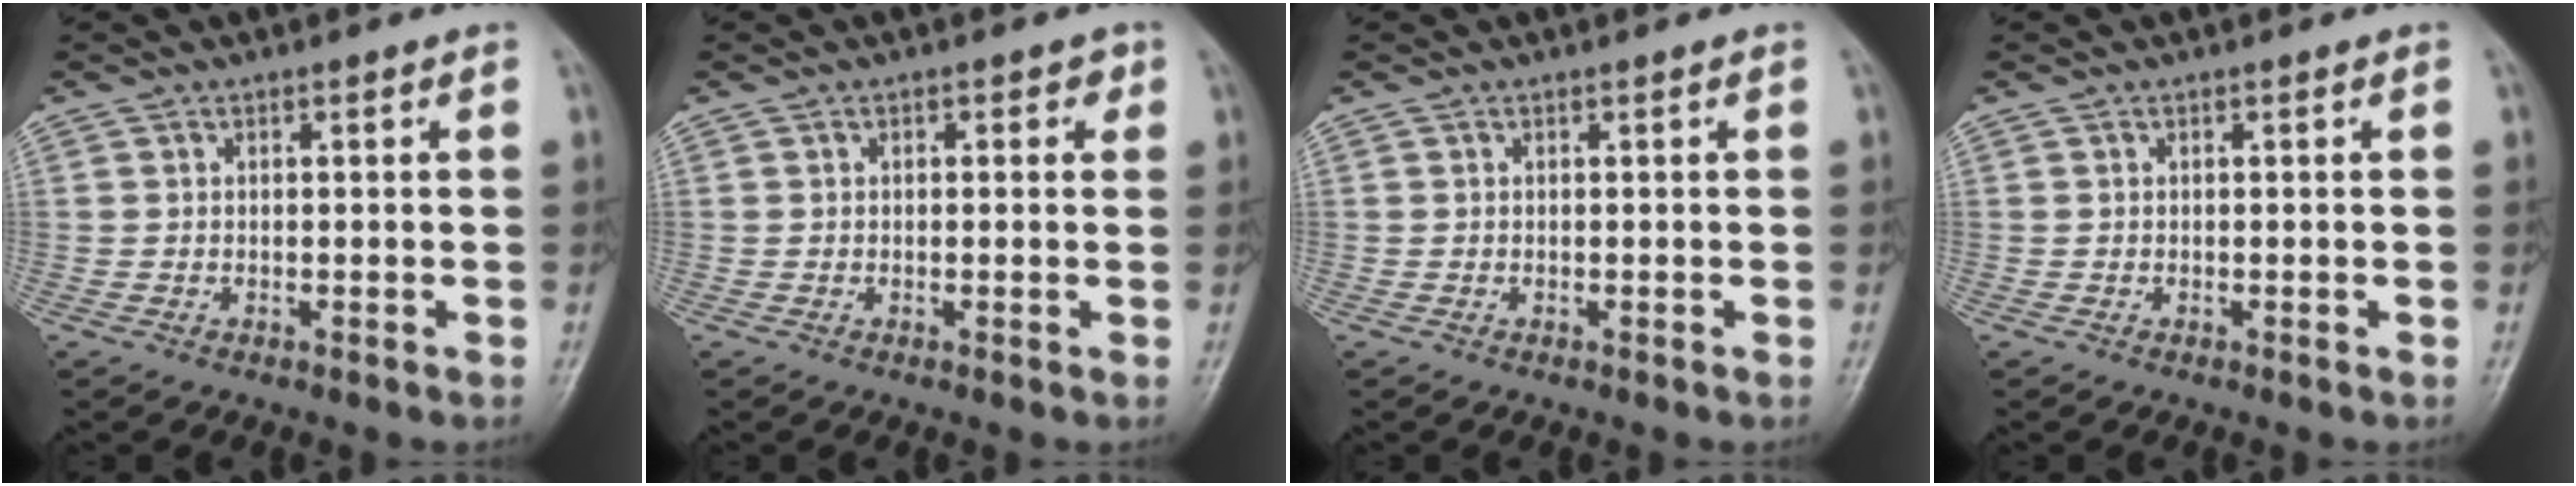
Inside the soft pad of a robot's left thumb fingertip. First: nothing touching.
{"total": 2.0, "force": [0.7, 1.3, 1.4], "torque": [-0.001, 0.002, 0.004]}
{"total": 0.0}
{"total": 0.0}